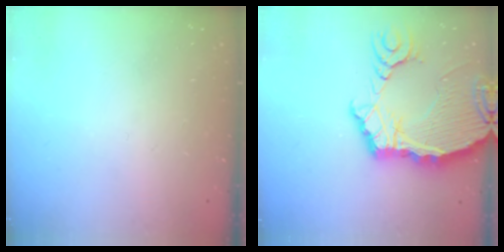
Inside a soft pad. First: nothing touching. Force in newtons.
{"total": 13.5, "press": 13.4, "slide": 1.8}